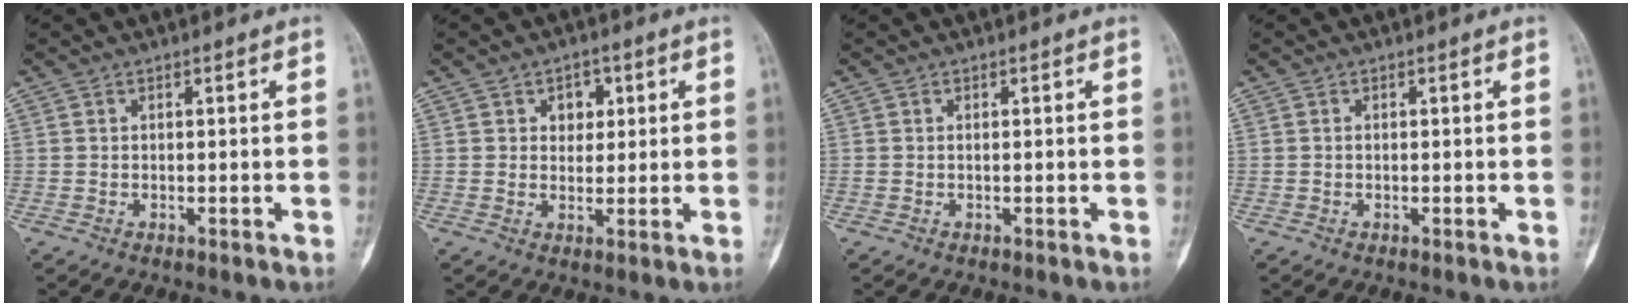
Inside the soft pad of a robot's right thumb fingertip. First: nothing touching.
{"total": 4.0, "force": [1.4, 3.1, 2.1], "torque": [0.001, -0.003, 0.018]}
{"total": 0.0}
{"total": 0.0}